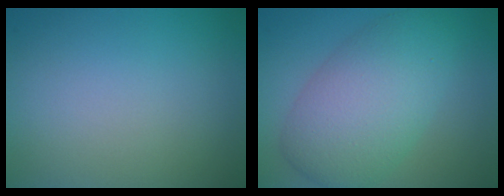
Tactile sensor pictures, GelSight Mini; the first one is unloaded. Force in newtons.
{"total": 7.0, "press": 7.0, "slide": 0.2}